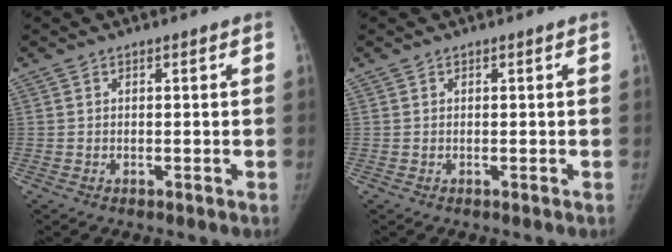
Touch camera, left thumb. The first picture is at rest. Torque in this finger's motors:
{"motor_torque": [-0.11, 0.11, 0.48, -0.29, 0.00]}